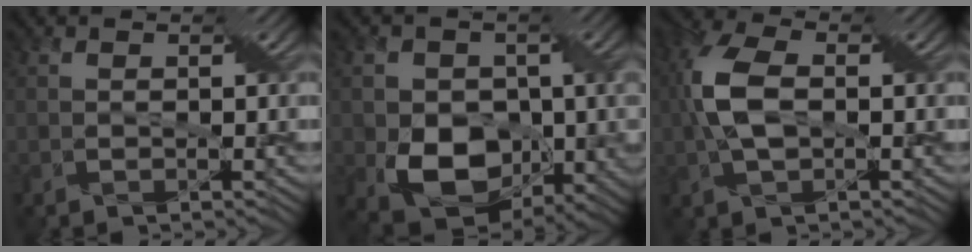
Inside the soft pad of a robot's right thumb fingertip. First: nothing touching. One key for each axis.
{"total": 10.5, "fx": -1.8, "fy": 7.9, "fz": 6.7, "tx": -0.117, "ty": -0.028, "tz": -0.033}
{"total": 8.6, "fx": 0.0, "fy": 4.5, "fz": 7.3, "tx": -0.177, "ty": 0.012, "tz": -0.008}